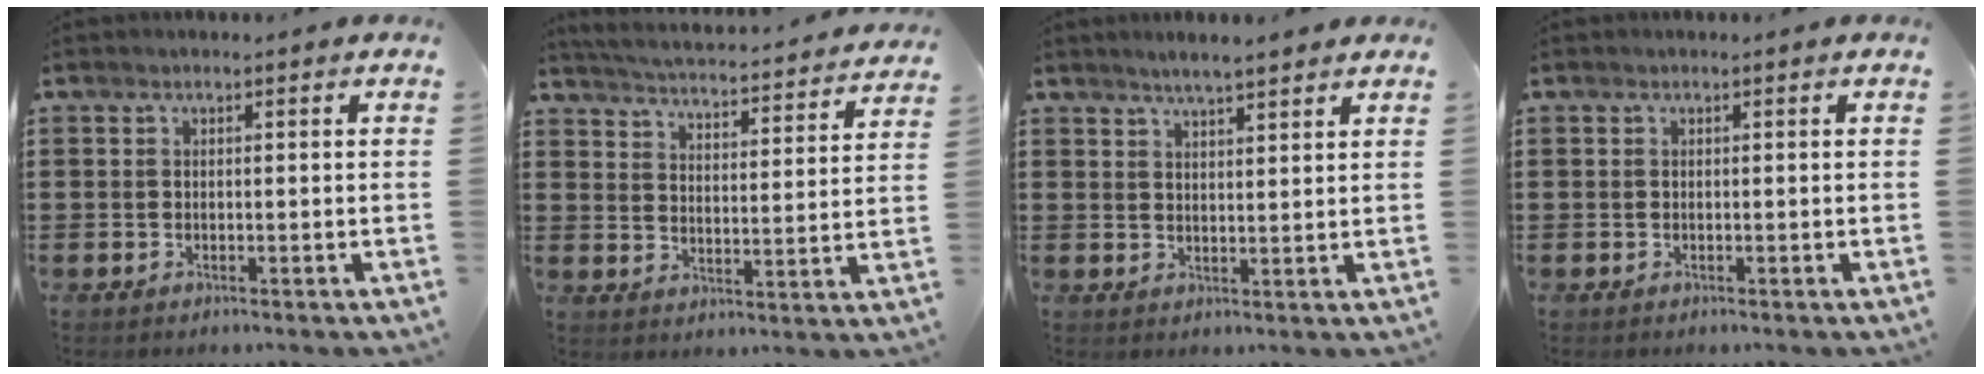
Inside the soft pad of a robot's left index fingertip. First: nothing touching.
{"total": 3.5, "force": [3.4, -0.6, 0.5], "torque": [-0.033, -0.038, 0.049]}
{"total": 3.1, "force": [2.9, 0.0, 1.1], "torque": [-0.029, -0.003, 0.052]}
{"total": 0.0}